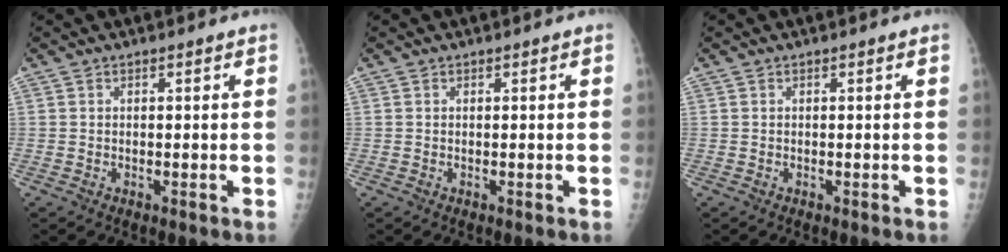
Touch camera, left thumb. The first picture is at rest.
{"total": 0.0}
{"total": 0.0}